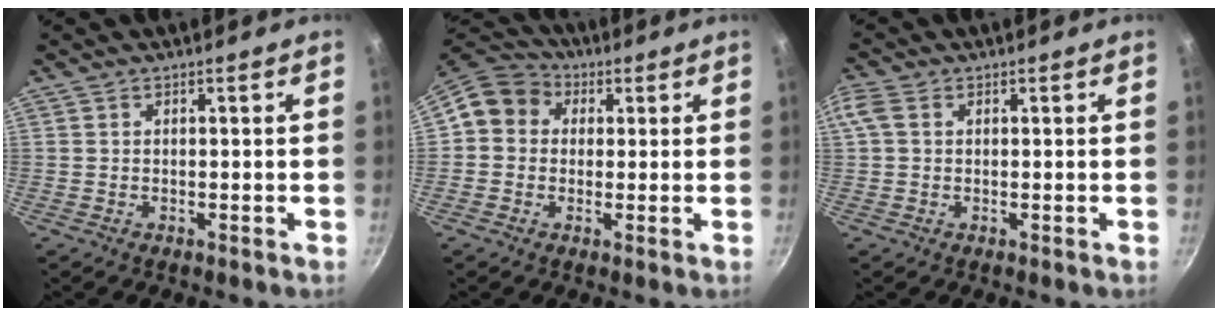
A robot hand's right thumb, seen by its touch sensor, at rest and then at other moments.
{"total": 9.2, "force": [1.8, 8.0, 4.1], "torque": [-0.044, 0.020, 0.007]}
{"total": 3.2, "force": [0.8, 2.3, 2.1], "torque": [-0.045, 0.010, 0.012]}